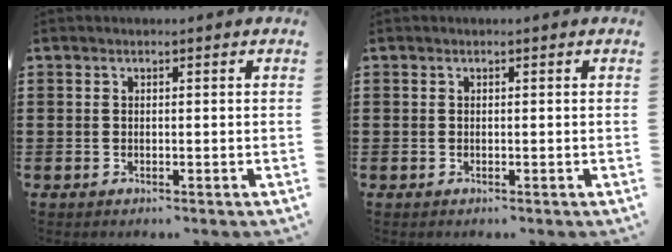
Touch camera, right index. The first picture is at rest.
{"total": 0.0}